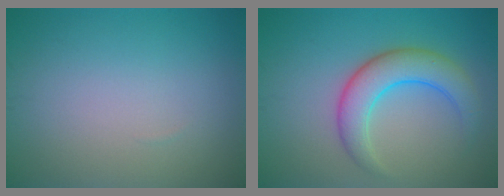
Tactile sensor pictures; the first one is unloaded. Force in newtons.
{"total": 5.2, "press": 5.2, "slide": 0.1}